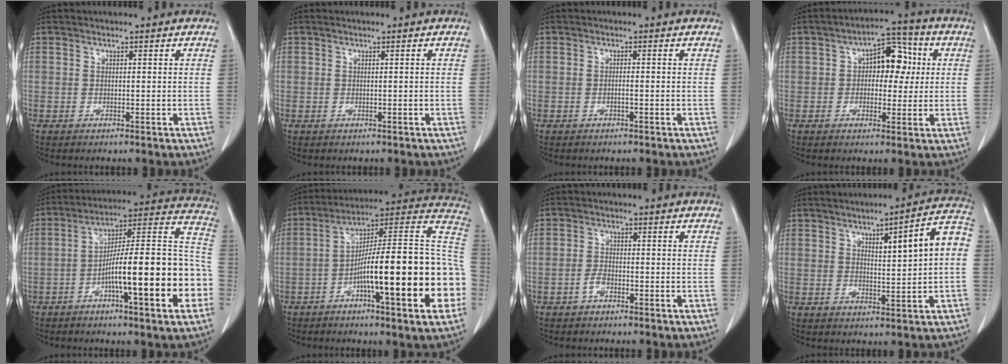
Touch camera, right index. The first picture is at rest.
{"total": 0.0}
{"total": 0.6, "force": [-0.1, 0.0, 0.6], "torque": [-0.008, 0.003, 0.000]}
{"total": 8.0, "force": [1.3, 4.5, 6.5], "torque": [-0.089, 0.031, 0.018]}
{"total": 21.1, "force": [-6.1, 2.4, 20.1], "torque": [-0.230, 0.029, -0.087]}
{"total": 23.8, "force": [-5.9, 2.0, 23.0], "torque": [-0.258, 0.021, -0.090]}
{"total": 2.0, "force": [-1.2, 1.0, 1.2], "torque": [-0.020, 0.005, -0.021]}
{"total": 9.3, "force": [1.6, 0.8, 9.2], "torque": [-0.124, 0.021, 0.022]}